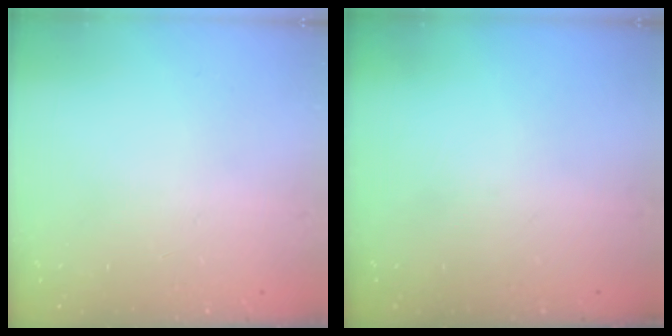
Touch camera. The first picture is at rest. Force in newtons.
{"total": 0.0}